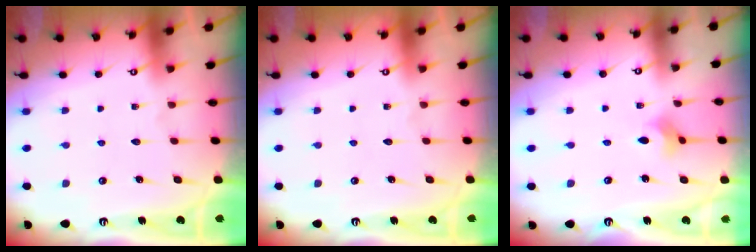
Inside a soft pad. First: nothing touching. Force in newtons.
{"total": 0.0}
{"total": 2.8, "press": 2.8, "slide": 0.7}